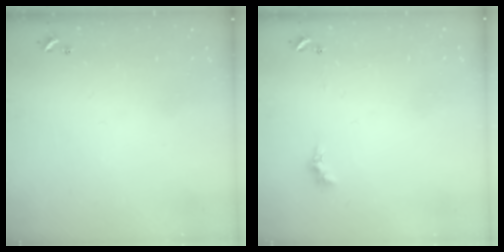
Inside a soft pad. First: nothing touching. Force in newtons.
{"total": 0.6, "press": 0.4, "slide": 0.5}